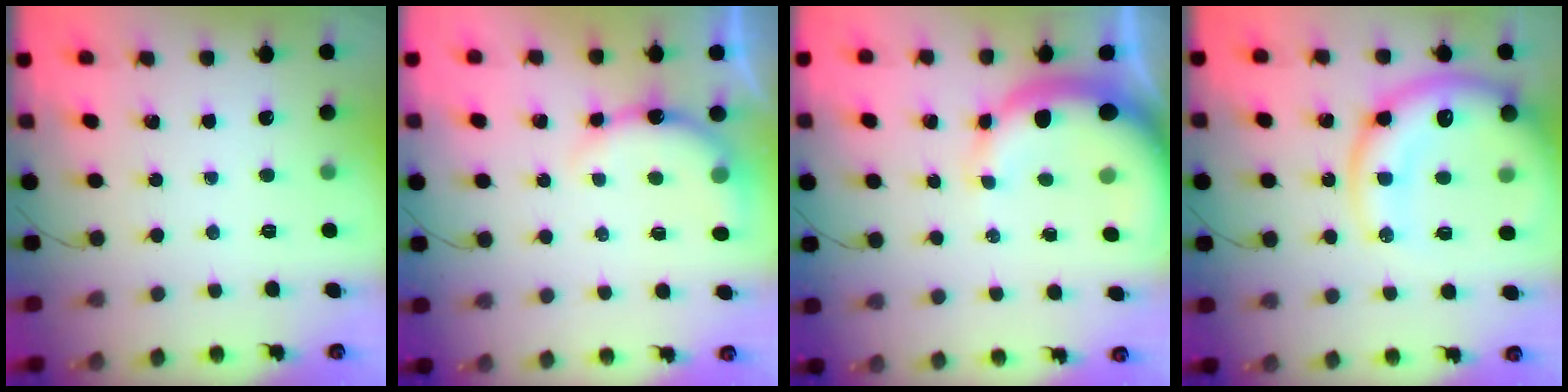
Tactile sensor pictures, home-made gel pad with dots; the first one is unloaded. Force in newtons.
{"total": 8.5, "press": 8.5, "slide": 0.8}
{"total": 11.9, "press": 11.7, "slide": 2.3}
{"total": 19.4, "press": 18.9, "slide": 4.4}